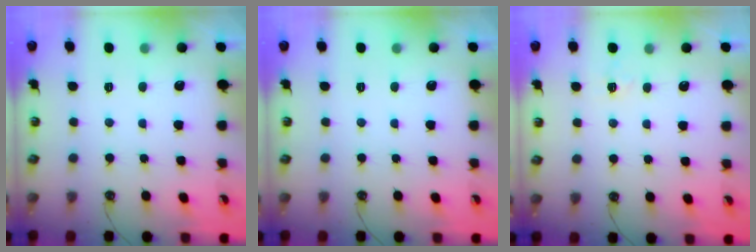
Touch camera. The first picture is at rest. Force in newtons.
{"total": 0.0}
{"total": 3.4, "press": 3.3, "slide": 0.5}